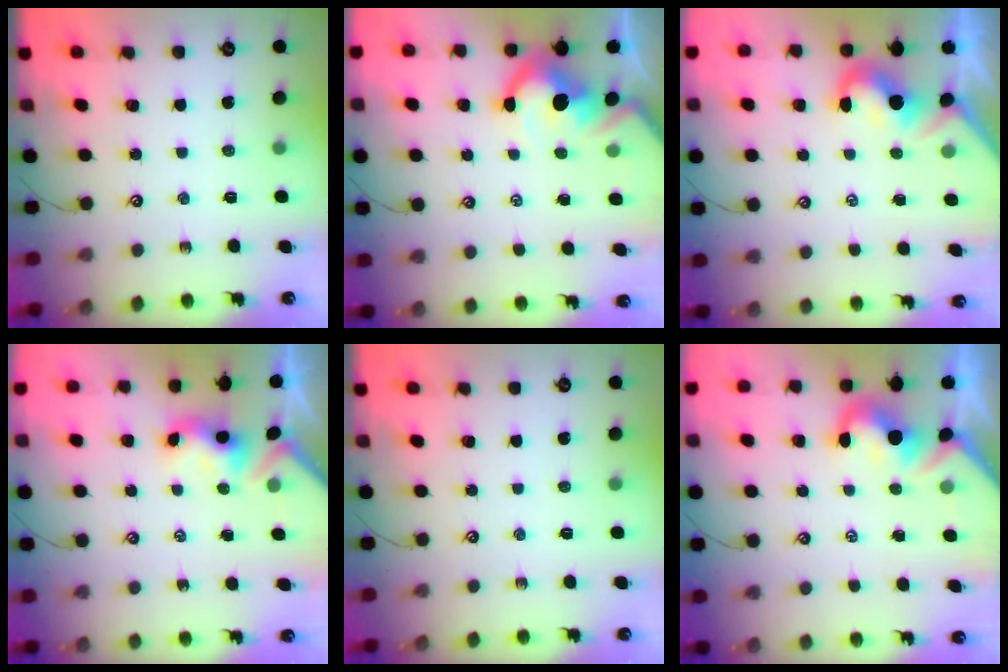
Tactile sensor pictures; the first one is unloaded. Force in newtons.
{"total": 8.3, "press": 8.2, "slide": 1.4}
{"total": 1.8, "press": 1.6, "slide": 0.8}
{"total": 3.0, "press": 2.9, "slide": 0.6}
{"total": 0.0}
{"total": 3.9, "press": 3.9, "slide": 0.7}